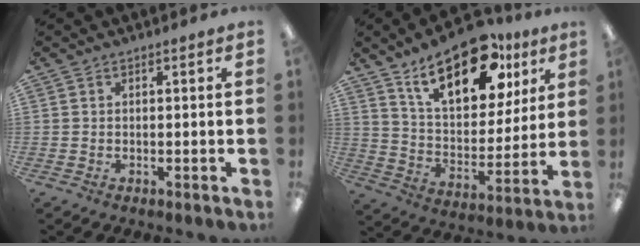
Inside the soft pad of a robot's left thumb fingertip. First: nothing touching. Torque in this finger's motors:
{"motor_torque": [0.36, 0.66, 1.14, -1.63, 0.12]}